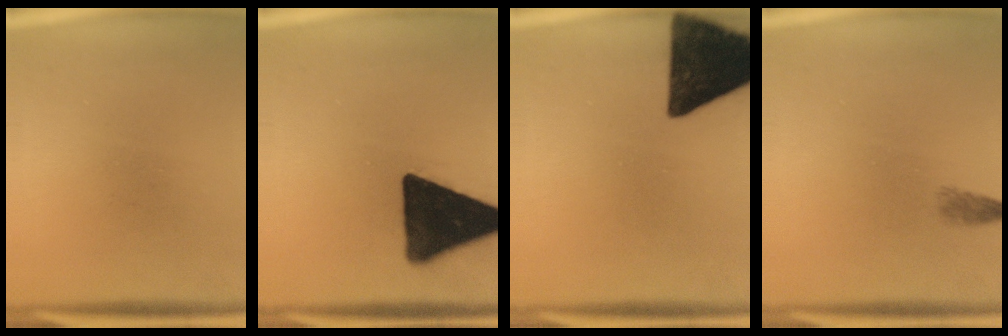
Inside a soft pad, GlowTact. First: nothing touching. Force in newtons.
{"total": 18.1}
{"total": 16.4}
{"total": 1.3}